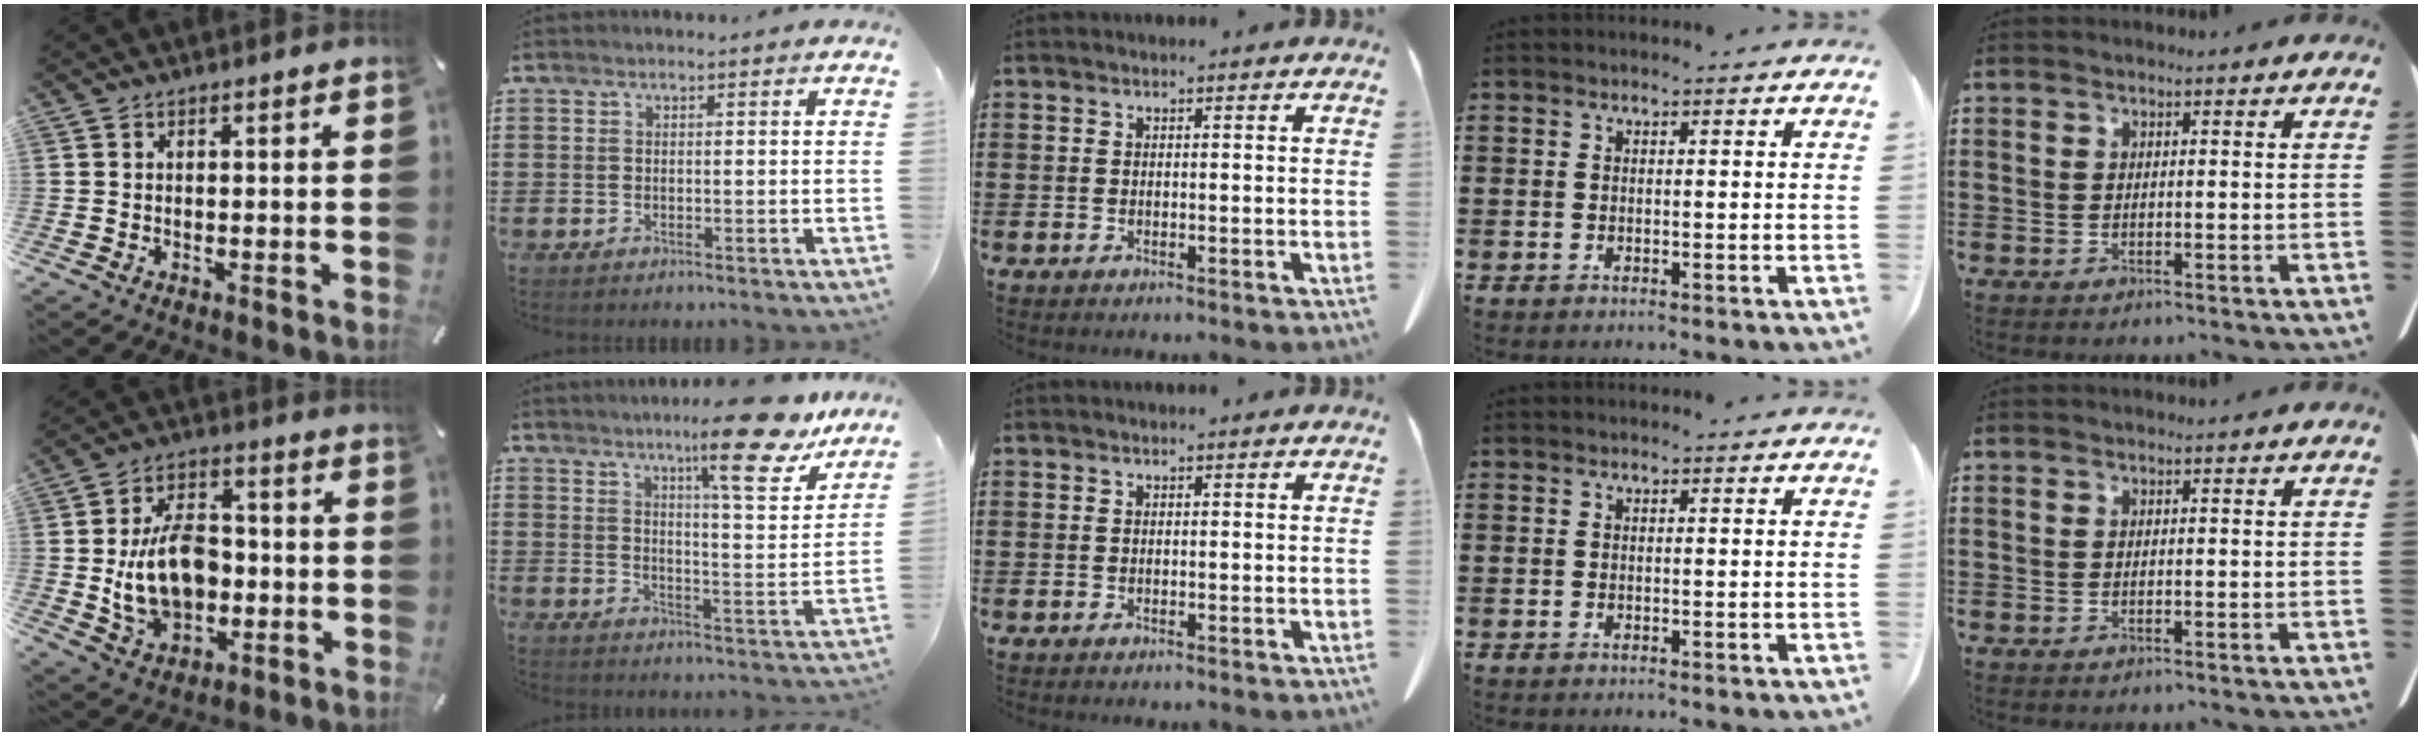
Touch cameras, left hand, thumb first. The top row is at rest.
{"thumb": {"total": 15.8, "force": [-1.5, 11.3, 10.9], "torque": [-0.201, 0.007, -0.026]}, "index": {"total": 13.9, "force": [10.4, 1.6, 9.2], "torque": [-0.134, -0.058, 0.161]}}